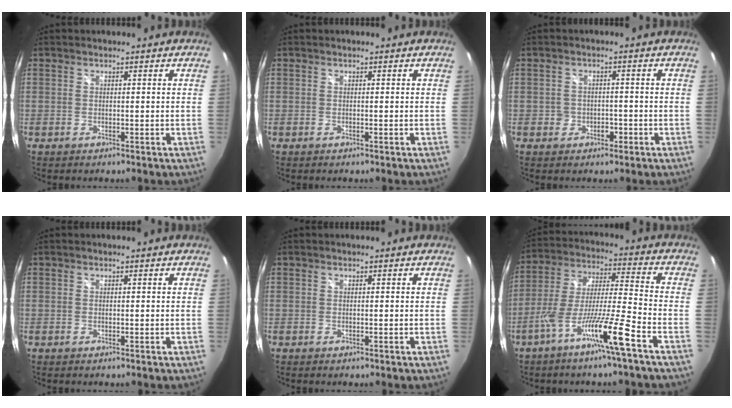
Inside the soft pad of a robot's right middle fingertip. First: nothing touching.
{"total": 0.0}
{"total": 2.9, "force": [-1.1, 2.6, 0.5], "torque": [-0.010, 0.003, -0.018]}
{"total": 0.0}
{"total": 0.0}
{"total": 12.6, "force": [-7.3, -0.5, 10.3], "torque": [-0.204, -0.004, -0.137]}